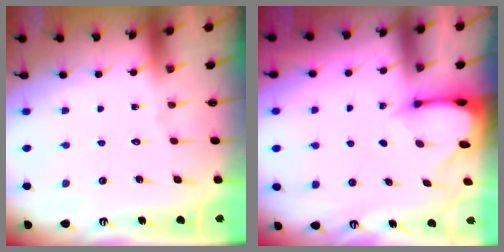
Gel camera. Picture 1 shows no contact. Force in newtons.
{"total": 2.3, "press": 2.3, "slide": 0.3}